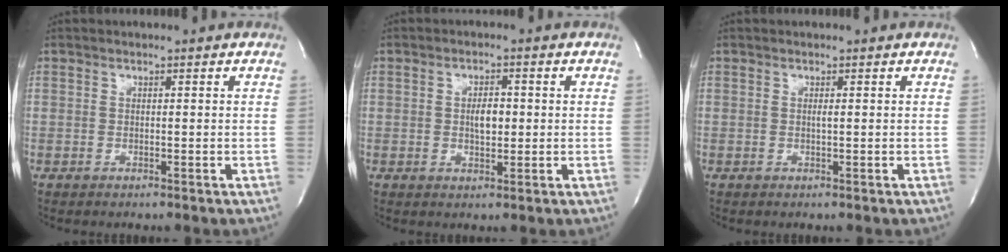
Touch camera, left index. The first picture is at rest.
{"total": 3.2, "force": [-0.1, 1.5, 2.9], "torque": [-0.048, -0.002, 0.000]}
{"total": 0.5, "force": [-0.1, -0.1, 0.5], "torque": [-0.013, -0.004, 0.000]}